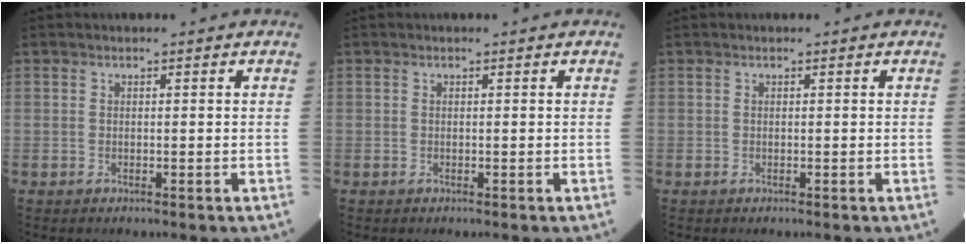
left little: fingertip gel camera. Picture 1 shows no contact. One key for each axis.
{"total": 0.0}
{"total": 0.0}